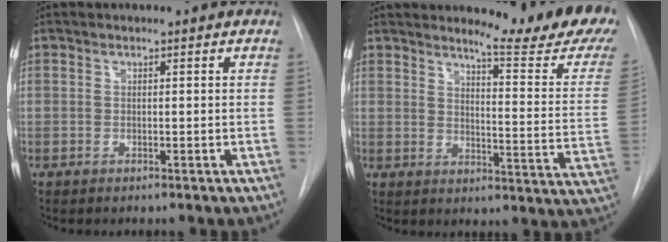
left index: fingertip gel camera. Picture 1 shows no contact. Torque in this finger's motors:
{"motor_torque": [0.79, -0.86, 0.17, 0.07]}